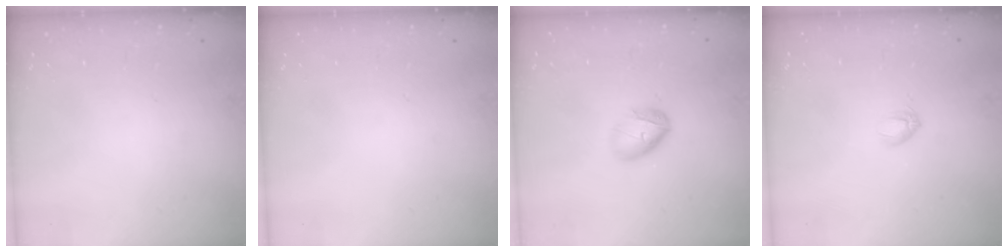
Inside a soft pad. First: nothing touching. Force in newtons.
{"total": 0.0}
{"total": 6.2, "press": 6.1, "slide": 0.9}
{"total": 3.2, "press": 3.1, "slide": 0.9}